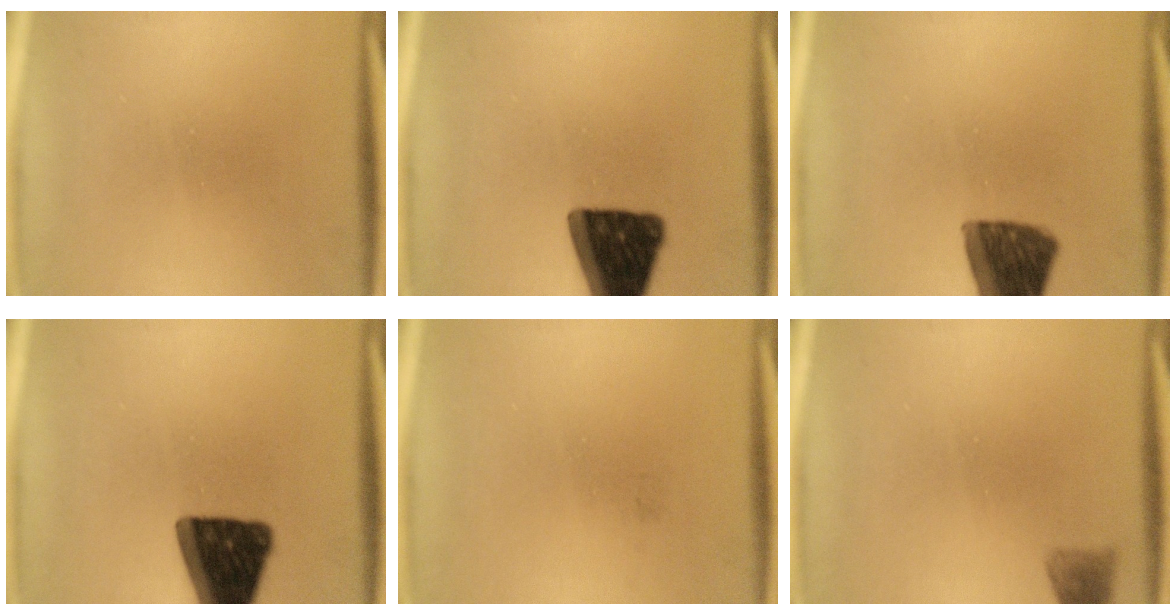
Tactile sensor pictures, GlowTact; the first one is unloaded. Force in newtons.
{"total": 17.1}
{"total": 11.0}
{"total": 17.1}
{"total": 0.7}
{"total": 2.0}